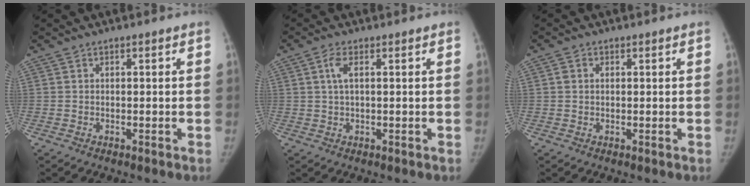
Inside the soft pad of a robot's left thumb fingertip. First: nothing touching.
{"total": 2.8, "force": [0.7, 1.0, 2.5], "torque": [-0.058, 0.008, 0.016]}
{"total": 1.5, "force": [0.2, 1.1, 0.9], "torque": [-0.014, 0.007, 0.003]}